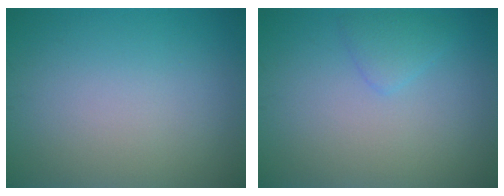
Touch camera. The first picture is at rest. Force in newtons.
{"total": 1.5, "press": 1.5, "slide": 0.1}